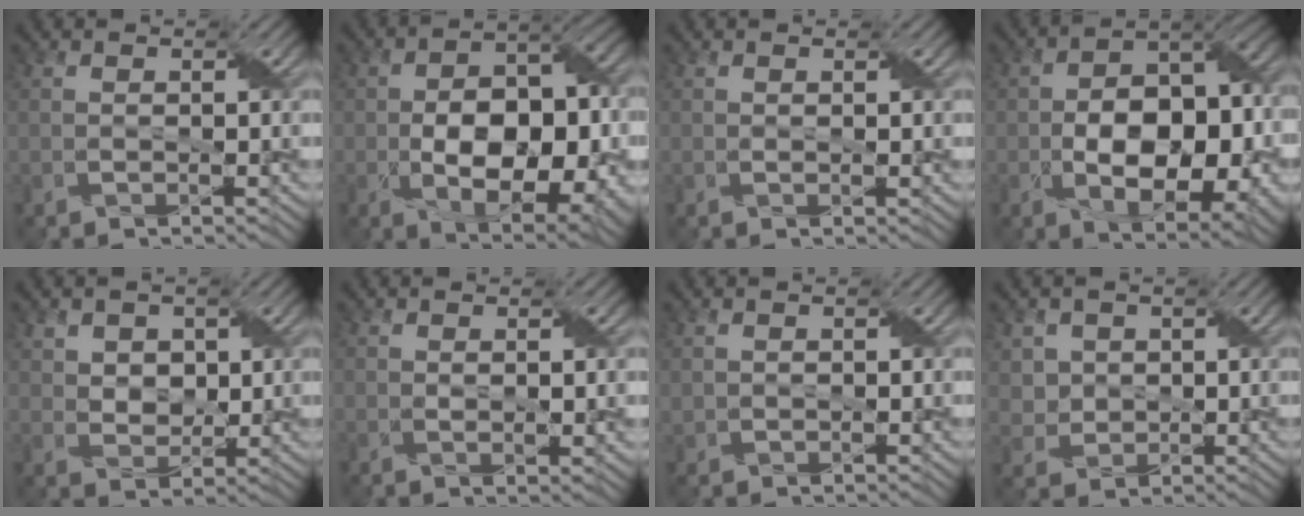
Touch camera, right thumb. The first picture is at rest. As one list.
[{"total": 13.6, "force": [-2.9, 7.6, 10.9], "torque": [-0.166, -0.017, -0.040]}, {"total": 0.6, "force": [0.3, 0.2, 0.4], "torque": [-0.007, -0.001, 0.005]}, {"total": 13.6, "force": [-3.2, 7.7, 10.7], "torque": [-0.165, -0.012, -0.049]}, {"total": 4.1, "force": [2.0, 3.0, 1.8], "torque": [-0.058, -0.009, 0.042]}, {"total": 1.5, "force": [0.5, 0.3, 1.4], "torque": [-0.025, -0.001, 0.013]}, {"total": 0.7, "force": [0.5, 0.5, 0.2], "torque": [-0.009, 0.002, 0.014]}, {"total": 3.6, "force": [1.5, 3.1, 0.9], "torque": [-0.044, -0.011, 0.039]}]